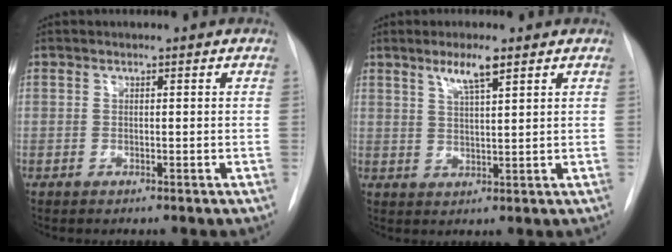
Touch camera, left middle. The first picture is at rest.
{"total": 4.4, "force": [2.8, 0.2, 3.4], "torque": [-0.064, -0.001, 0.051]}